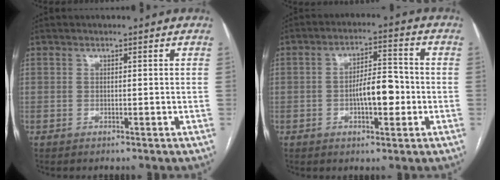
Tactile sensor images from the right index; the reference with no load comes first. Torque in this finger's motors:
{"motor_torque": [1.46, -0.30, 0.65, 0.13]}